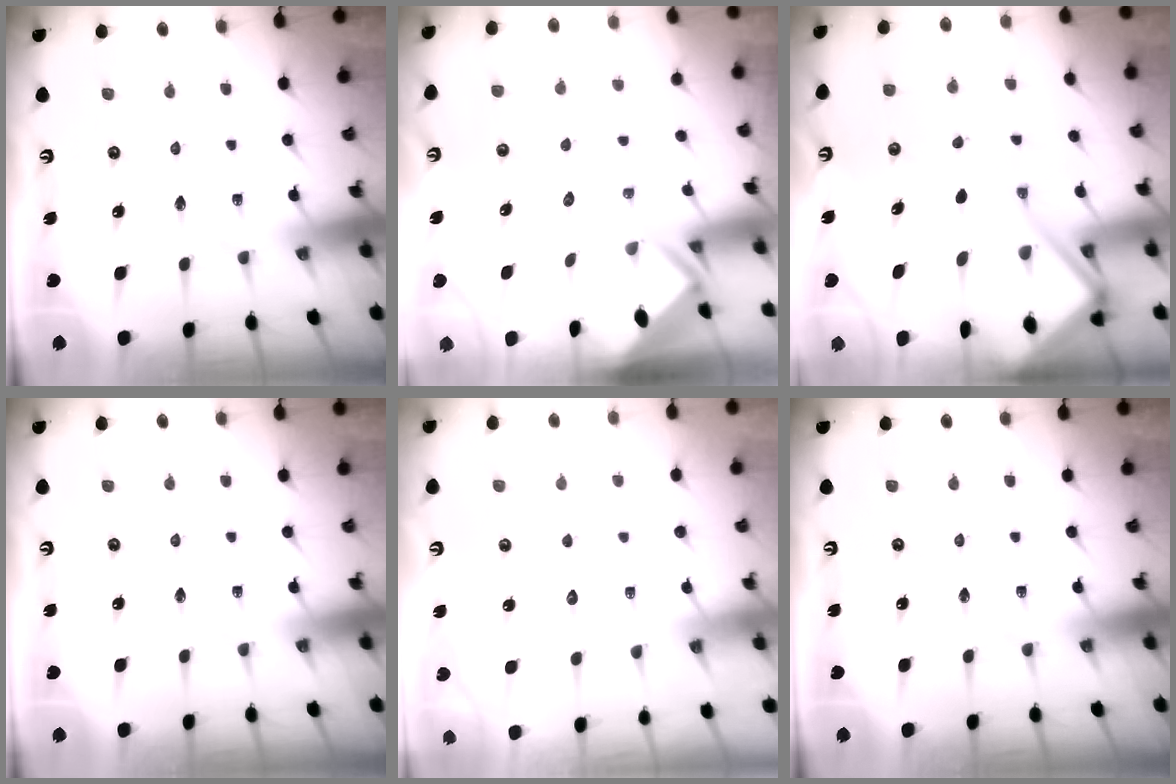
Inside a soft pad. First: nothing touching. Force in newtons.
{"total": 2.5, "press": 2.4, "slide": 0.3}
{"total": 9.2, "press": 9.2, "slide": 0.9}
{"total": 0.0}
{"total": 3.3, "press": 3.3, "slide": 0.3}
{"total": 0.0}